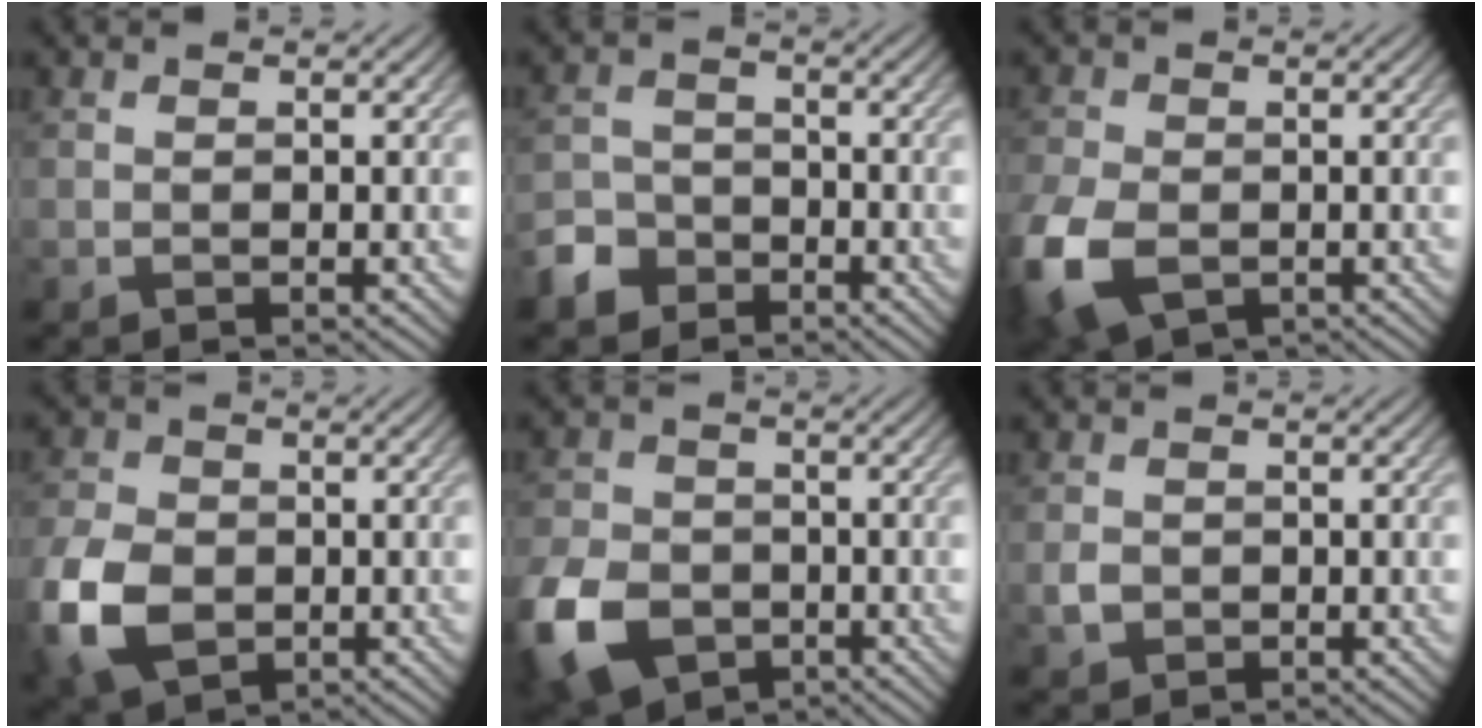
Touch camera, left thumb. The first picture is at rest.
{"total": 4.9, "force": [-3.4, 3.3, 1.4], "torque": [-0.036, 0.001, -0.076]}
{"total": 9.2, "force": [-3.3, 5.9, 6.2], "torque": [-0.182, -0.027, -0.061]}
{"total": 9.8, "force": [-2.7, 7.0, 6.3], "torque": [-0.180, -0.021, -0.062]}
{"total": 11.3, "force": [-5.0, 8.0, 6.1], "torque": [-0.174, -0.035, -0.100]}
{"total": 1.8, "force": [-0.5, 1.5, 0.8], "torque": [-0.017, -0.004, -0.013]}